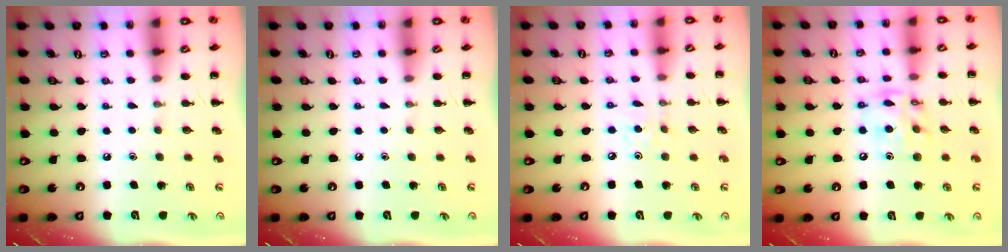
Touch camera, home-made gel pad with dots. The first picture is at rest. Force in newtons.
{"total": 0.0}
{"total": 2.1, "press": 2.1, "slide": 0.6}
{"total": 12.8, "press": 12.5, "slide": 2.5}